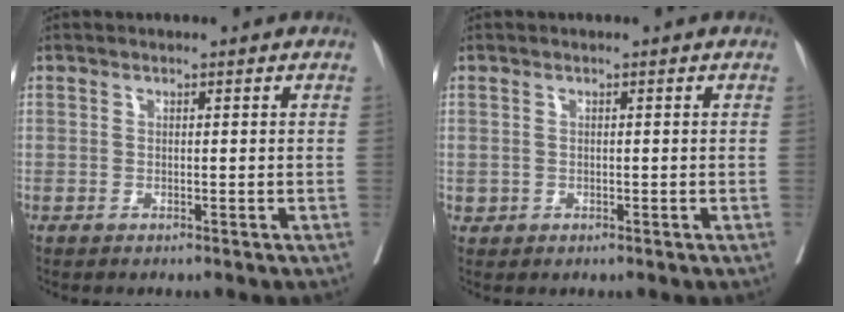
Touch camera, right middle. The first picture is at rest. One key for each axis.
{"total": 0.6, "fx": 0.0, "fy": 0.6, "fz": 0.1, "tx": 0.006, "ty": 0.004, "tz": 0.000}